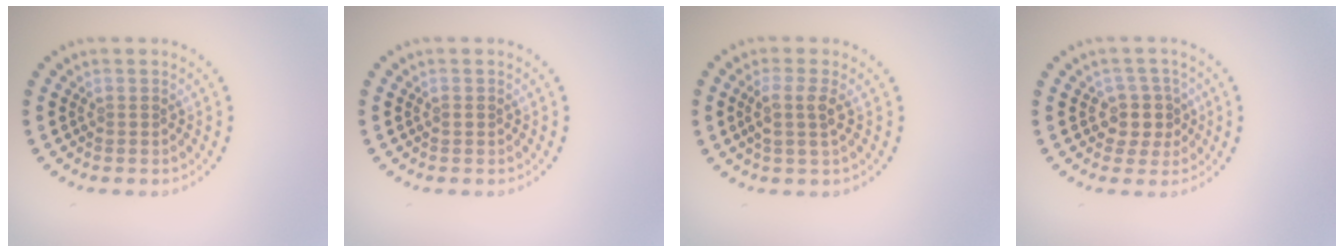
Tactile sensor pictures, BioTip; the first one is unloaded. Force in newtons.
{"total": 0.5, "press": 0.5, "slide": 0.1}
{"total": 2.4, "press": 2.0, "slide": 1.3}
{"total": 2.6, "press": 2.1, "slide": 1.5}